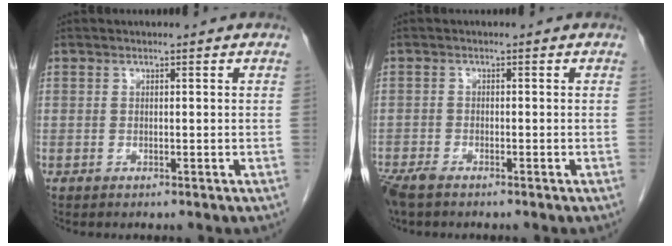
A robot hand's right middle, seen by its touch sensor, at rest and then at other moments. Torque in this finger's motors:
{"motor_torque": [0.48, -0.37, 0.11, 0.04]}